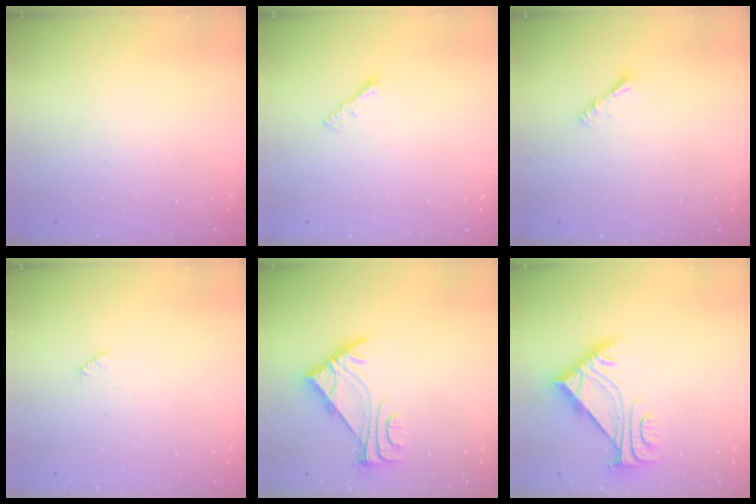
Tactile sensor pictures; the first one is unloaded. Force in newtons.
{"total": 1.6, "press": 1.5, "slide": 0.5}
{"total": 2.4, "press": 2.4, "slide": 0.3}
{"total": 2.5, "press": 2.5, "slide": 0.3}
{"total": 5.4, "press": 5.3, "slide": 1.1}
{"total": 5.7, "press": 5.7, "slide": 0.6}